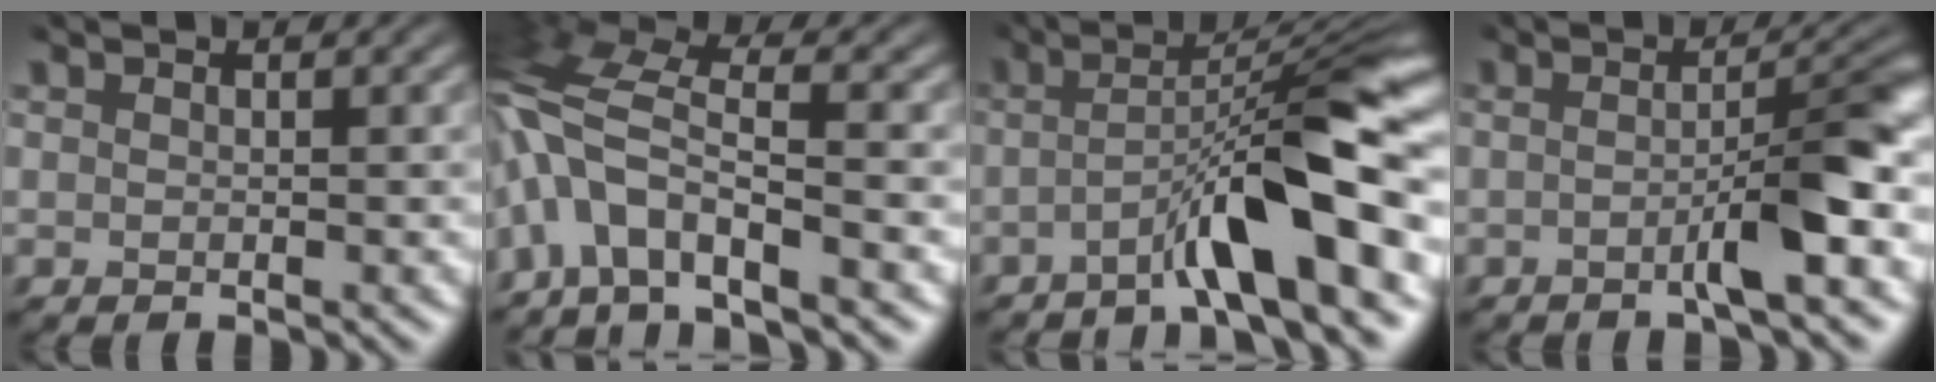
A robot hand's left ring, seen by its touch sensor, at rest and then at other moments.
{"total": 7.6, "force": [-4.1, 2.7, 5.8], "torque": [-0.118, 0.019, -0.099]}
{"total": 7.9, "force": [-3.6, 0.6, 6.9], "torque": [-0.099, 0.020, -0.070]}
{"total": 4.4, "force": [-1.7, 0.2, 4.0], "torque": [-0.057, 0.008, -0.038]}